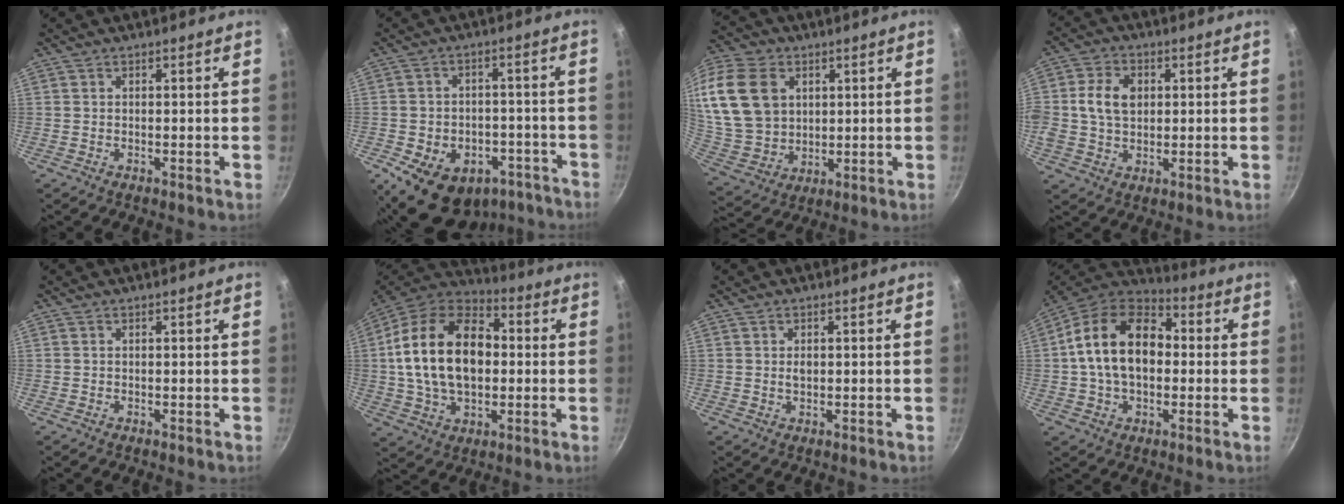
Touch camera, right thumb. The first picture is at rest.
{"total": 17.9, "force": [-10.0, 12.1, 8.7], "torque": [-0.096, 0.049, -0.120]}
{"total": 21.1, "force": [6.2, 15.7, 12.7], "torque": [-0.251, -0.007, 0.130]}
{"total": 8.8, "force": [1.2, 6.4, 5.9], "torque": [-0.099, 0.011, 0.013]}
{"total": 0.0}
{"total": 22.5, "force": [1.3, 14.7, 17.0], "torque": [-0.278, 0.031, 0.015]}
{"total": 1.4, "force": [0.2, 0.9, 1.0], "torque": [-0.013, 0.000, 0.005]}
{"total": 18.2, "force": [0.9, 12.2, 13.5], "torque": [-0.208, 0.035, -0.001]}